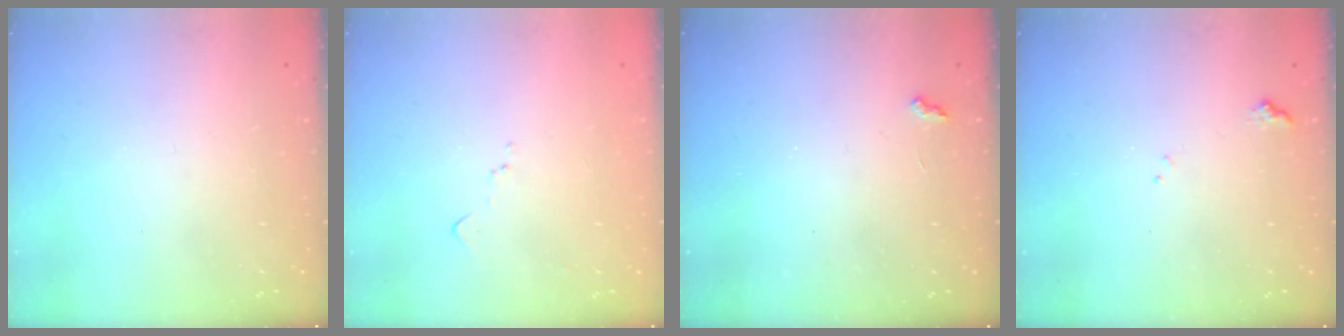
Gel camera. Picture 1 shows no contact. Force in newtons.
{"total": 6.8, "press": 6.8, "slide": 0.7}
{"total": 2.3, "press": 2.3, "slide": 0.5}
{"total": 7.6, "press": 7.5, "slide": 1.1}